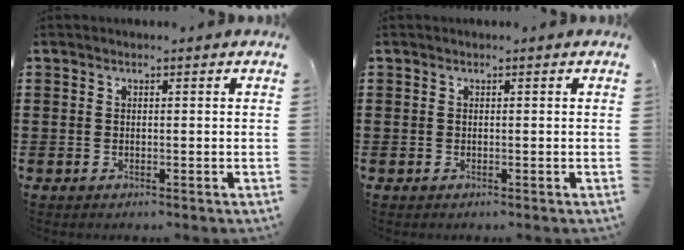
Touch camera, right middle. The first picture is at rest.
{"total": 0.0}